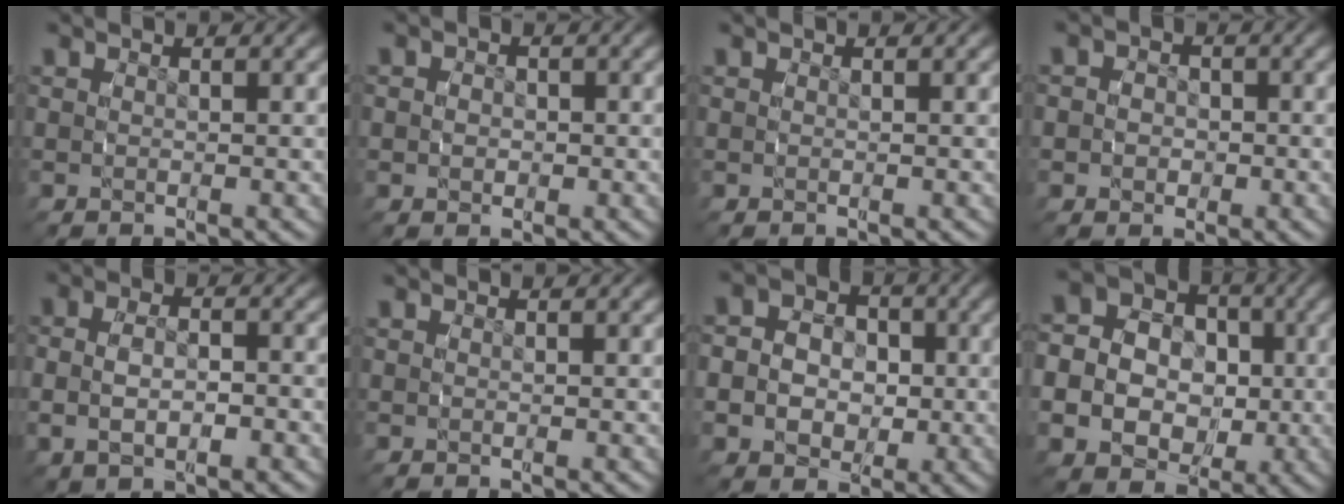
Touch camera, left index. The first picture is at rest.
{"total": 1.7, "force": [-0.1, 1.6, 0.6], "torque": [-0.010, 0.000, -0.005]}
{"total": 0.0}
{"total": 3.2, "force": [-0.6, 3.0, 0.8], "torque": [-0.016, -0.002, -0.017]}
{"total": 3.8, "force": [-0.8, 2.6, 2.6], "torque": [-0.055, -0.001, -0.014]}
{"total": 0.0}
{"total": 8.4, "force": [-1.1, 7.4, 3.8], "torque": [-0.078, -0.018, -0.027]}
{"total": 14.7, "force": [-1.1, 13.1, 6.4], "torque": [-0.152, -0.041, -0.032]}